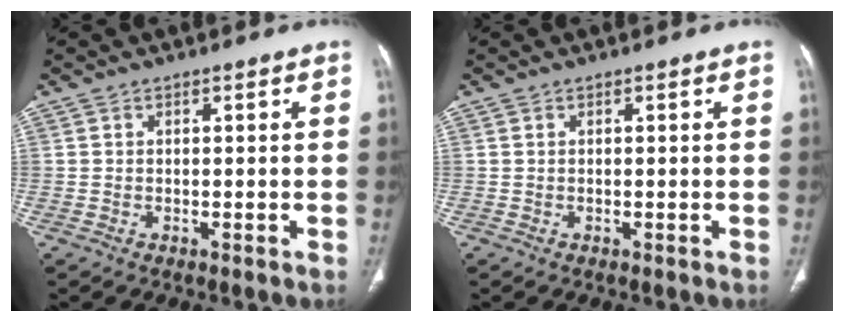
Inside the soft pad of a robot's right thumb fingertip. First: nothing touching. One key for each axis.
{"total": 0.0}